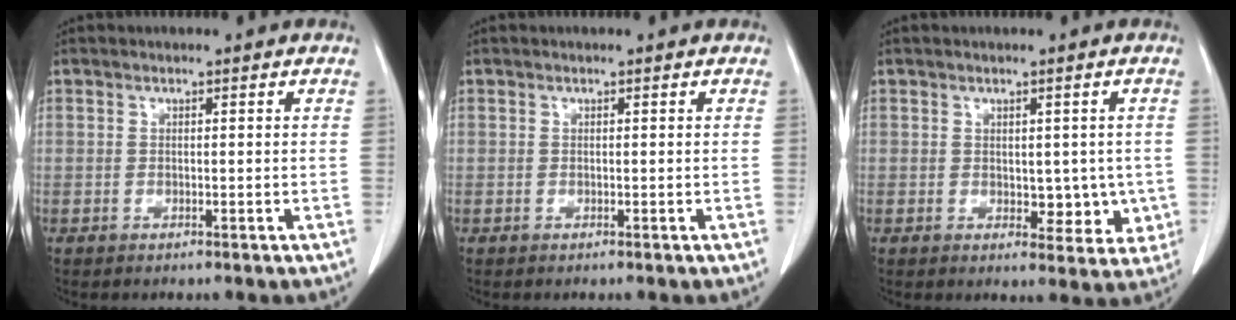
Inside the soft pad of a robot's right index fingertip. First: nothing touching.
{"total": 0.0}
{"total": 5.6, "force": [-0.3, 3.5, 4.4], "torque": [-0.033, -0.002, 0.006]}